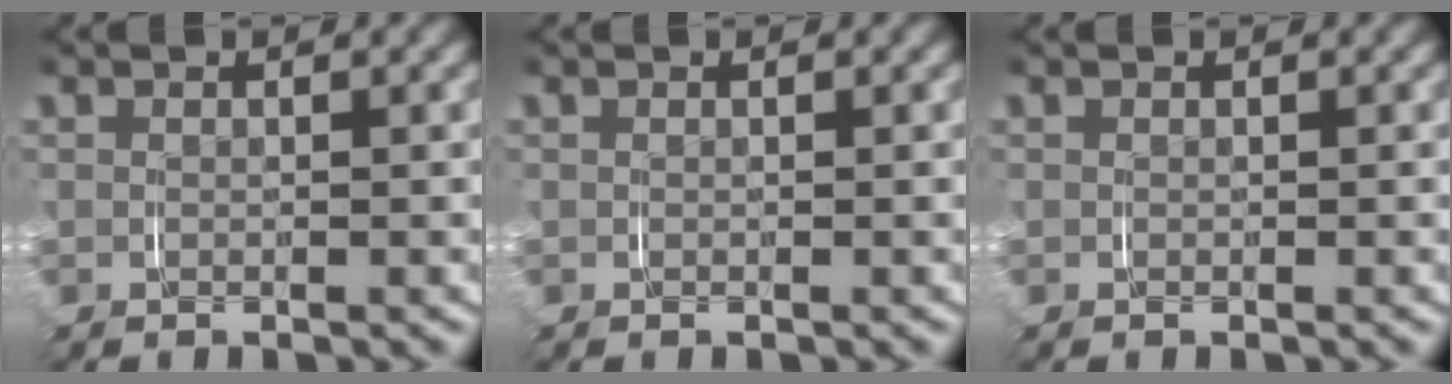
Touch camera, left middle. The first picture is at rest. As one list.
[{"total": 0.0}, {"total": 0.0}]